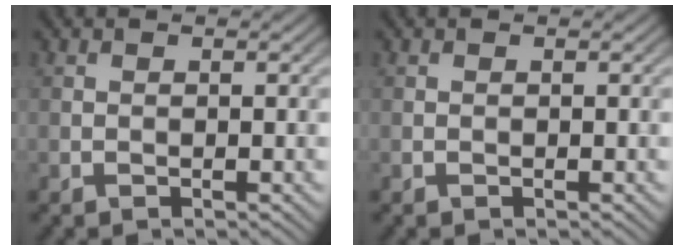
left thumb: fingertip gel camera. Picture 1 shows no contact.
{"total": 0.0}